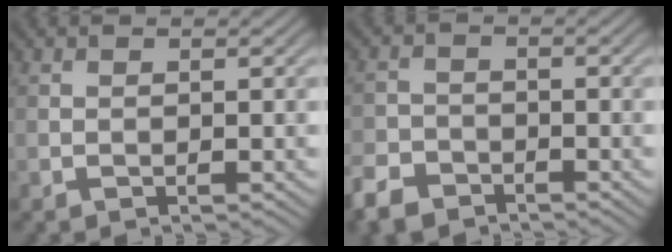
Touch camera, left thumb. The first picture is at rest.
{"total": 4.5, "force": [-3.5, 2.3, 1.6], "torque": [-0.036, -0.006, -0.077]}